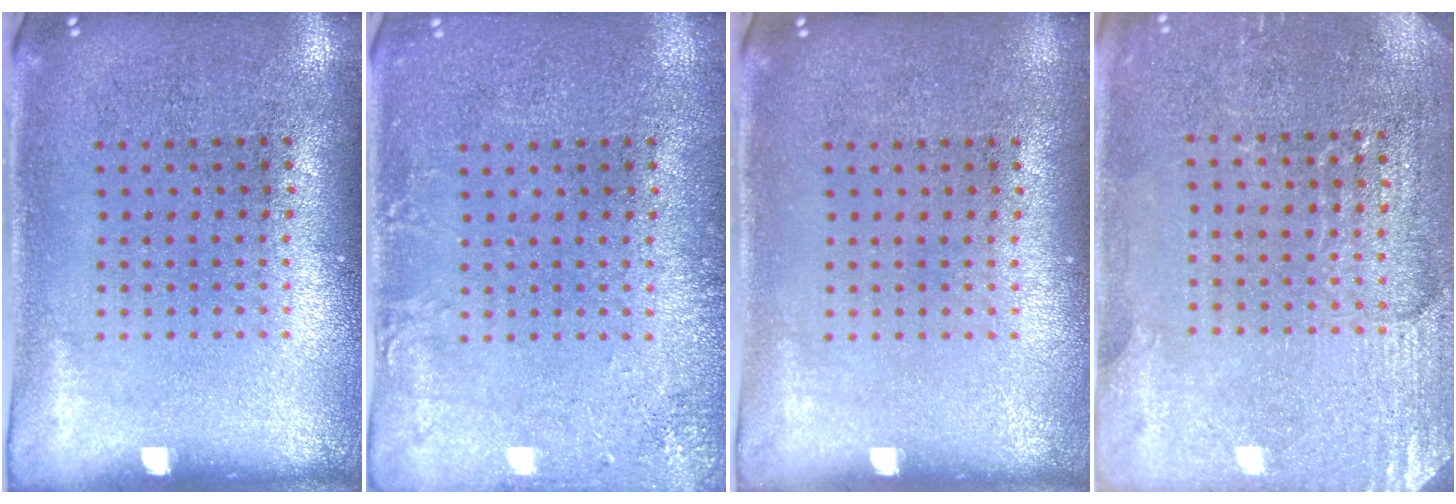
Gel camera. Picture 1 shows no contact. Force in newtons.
{"total": 1.9, "press": 1.9, "slide": 0.2}
{"total": 0.0}
{"total": 2.9, "press": 2.8, "slide": 0.3}